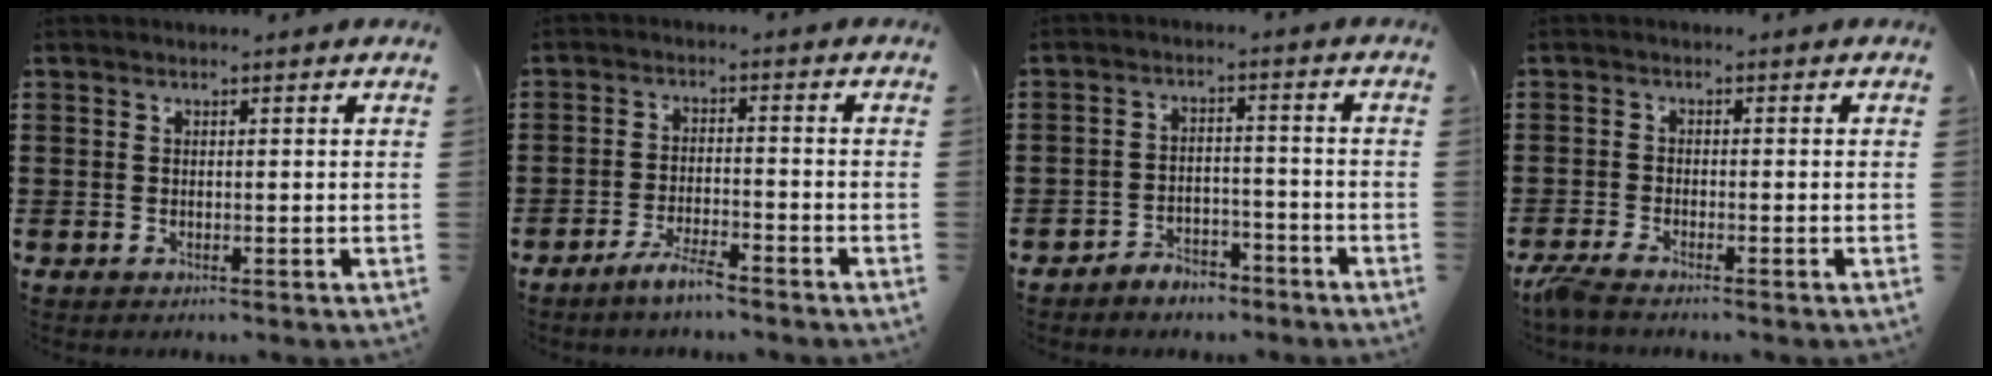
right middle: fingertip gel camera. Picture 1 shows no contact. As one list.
[{"total": 4.0, "force": [-3.3, 0.5, 2.1], "torque": [-0.049, 0.001, -0.066]}, {"total": 3.8, "force": [-3.7, 1.0, 0.2], "torque": [-0.008, 0.007, -0.077]}, {"total": 2.2, "force": [-1.9, 0.0, 1.1], "torque": [-0.040, -0.007, -0.043]}]